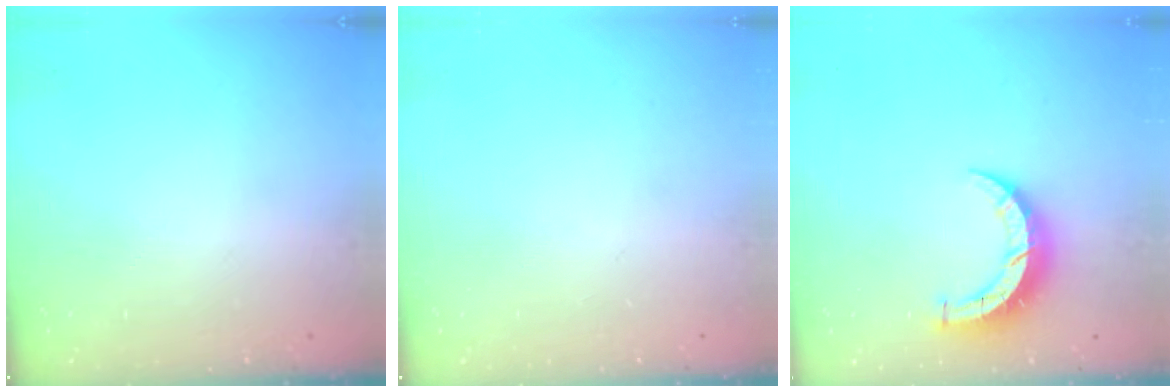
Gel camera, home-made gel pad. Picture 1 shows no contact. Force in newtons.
{"total": 0.0}
{"total": 7.9, "press": 7.9, "slide": 0.2}